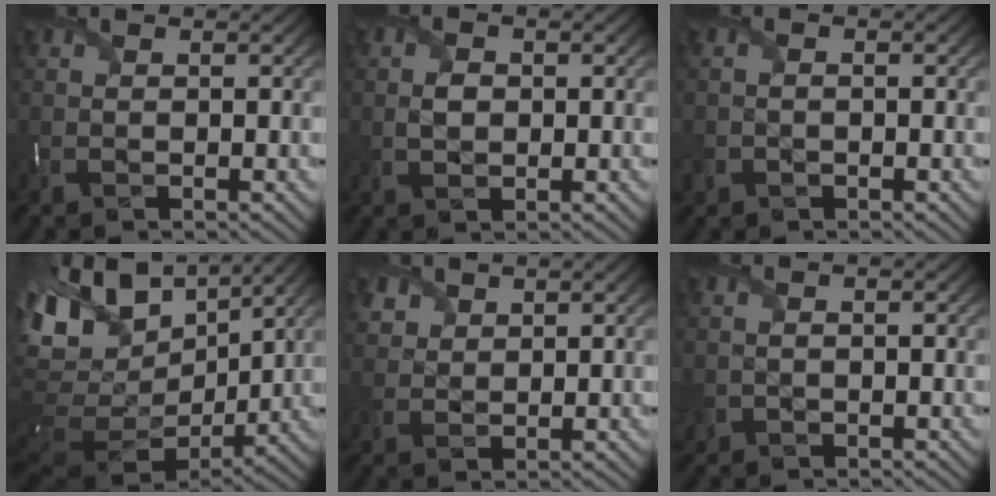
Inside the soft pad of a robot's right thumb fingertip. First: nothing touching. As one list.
[{"total": 2.4, "force": [0.0, 1.7, 1.6], "torque": [-0.038, -0.003, 0.001]}, {"total": 1.5, "force": [-0.8, 1.1, 0.5], "torque": [-0.013, -0.008, -0.016]}, {"total": 15.9, "force": [5.0, 9.7, 11.6], "torque": [-0.263, -0.005, 0.112]}, {"total": 2.6, "force": [1.9, 1.8, -0.1], "torque": [-0.013, 0.000, 0.043]}, {"total": 0.9, "force": [-0.3, 0.8, 0.1], "torque": [-0.002, -0.004, -0.003]}]